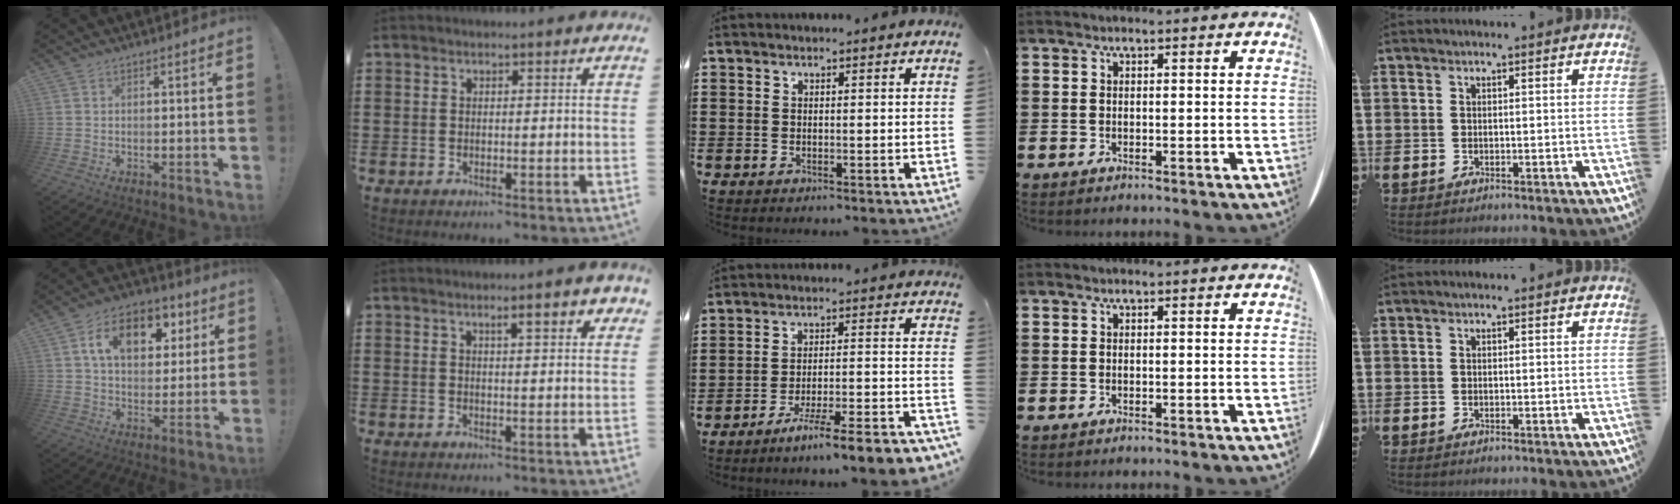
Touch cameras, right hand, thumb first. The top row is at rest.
{"thumb": {"total": 14.4, "force": [5.6, 9.5, 9.3], "torque": [-0.142, -0.010, 0.101]}, "index": {"total": 3.4, "force": [1.9, 0.5, 2.8], "torque": [-0.042, -0.001, 0.026]}, "middle": {"total": 6.5, "force": [-5.9, -1.1, 2.6], "torque": [-0.039, -0.019, -0.112]}}